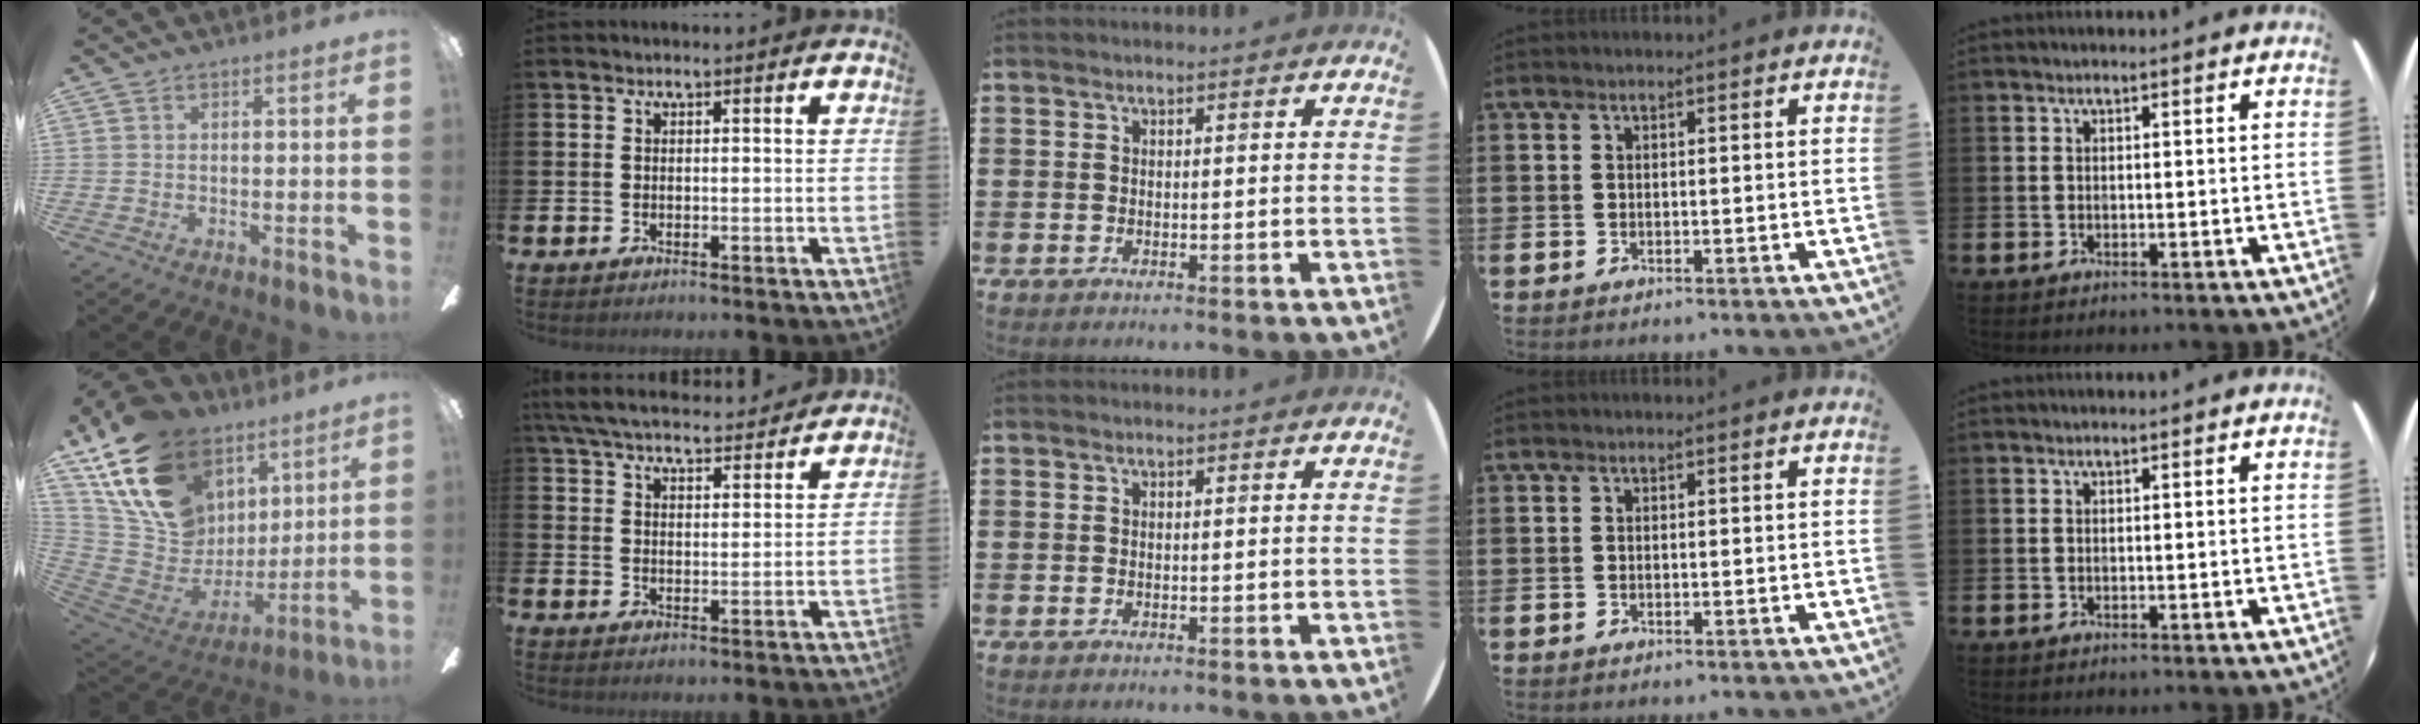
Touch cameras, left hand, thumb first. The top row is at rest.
{"thumb": {"total": 21.0, "force": [12.4, 14.0, 9.6], "torque": [-0.202, -0.065, 0.244]}, "index": {"total": 6.4, "force": [6.1, 1.0, 1.5], "torque": [-0.048, -0.039, 0.107]}}